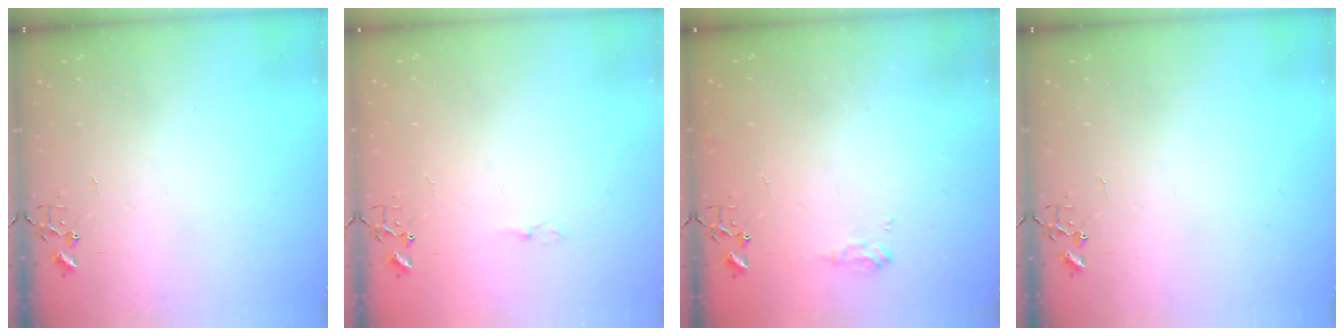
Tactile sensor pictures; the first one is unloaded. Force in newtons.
{"total": 2.7, "press": 2.7, "slide": 0.4}
{"total": 7.4, "press": 7.3, "slide": 0.9}
{"total": 0.0}